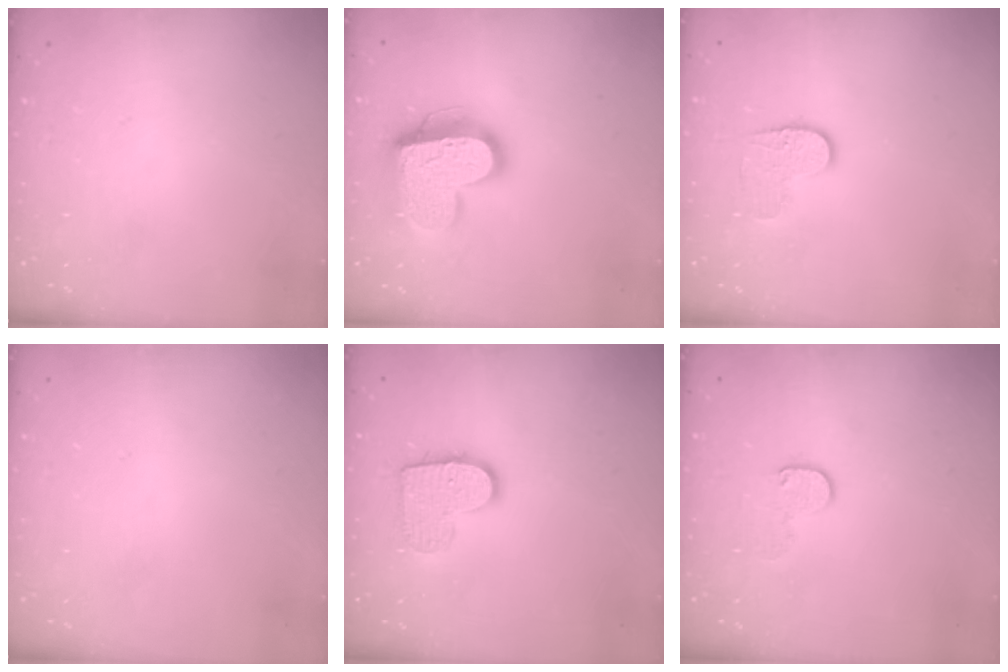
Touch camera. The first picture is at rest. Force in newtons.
{"total": 18.3, "press": 18.2, "slide": 1.7}
{"total": 6.6, "press": 6.6, "slide": 0.3}
{"total": 0.6, "press": 0.6, "slide": 0.2}
{"total": 10.8, "press": 10.8, "slide": 0.5}
{"total": 4.5, "press": 4.5, "slide": 0.5}